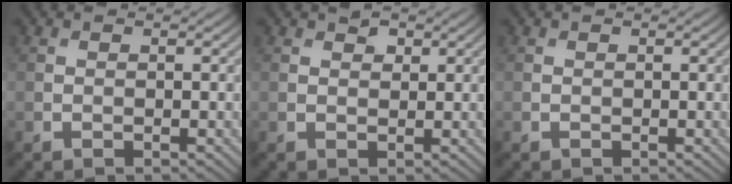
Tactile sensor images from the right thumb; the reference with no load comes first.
{"total": 1.4, "force": [0.9, 0.8, 0.6], "torque": [-0.013, -0.001, 0.016]}
{"total": 0.0}